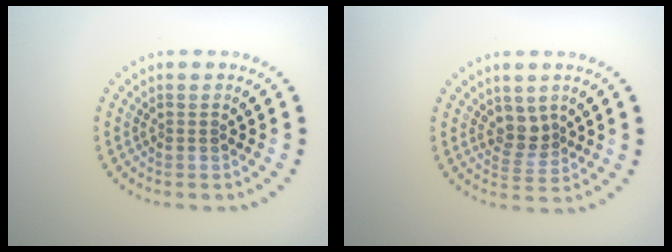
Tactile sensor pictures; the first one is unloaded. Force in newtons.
{"total": 2.3, "press": 1.8, "slide": 1.5}